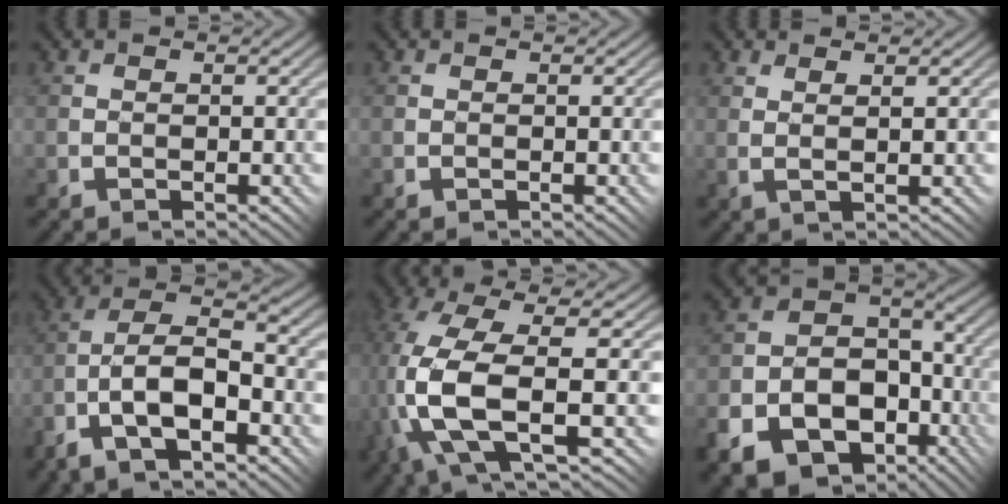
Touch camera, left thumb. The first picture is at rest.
{"total": 0.0}
{"total": 1.8, "force": [1.1, -0.5, 1.4], "torque": [-0.027, 0.006, 0.023]}
{"total": 10.7, "force": [-4.7, 4.4, 8.6], "torque": [-0.170, -0.003, -0.088]}
{"total": 11.2, "force": [-1.4, 3.5, 10.5], "torque": [-0.256, 0.009, -0.033]}
{"total": 15.5, "force": [-7.6, 11.2, 7.7], "torque": [-0.169, -0.040, -0.120]}